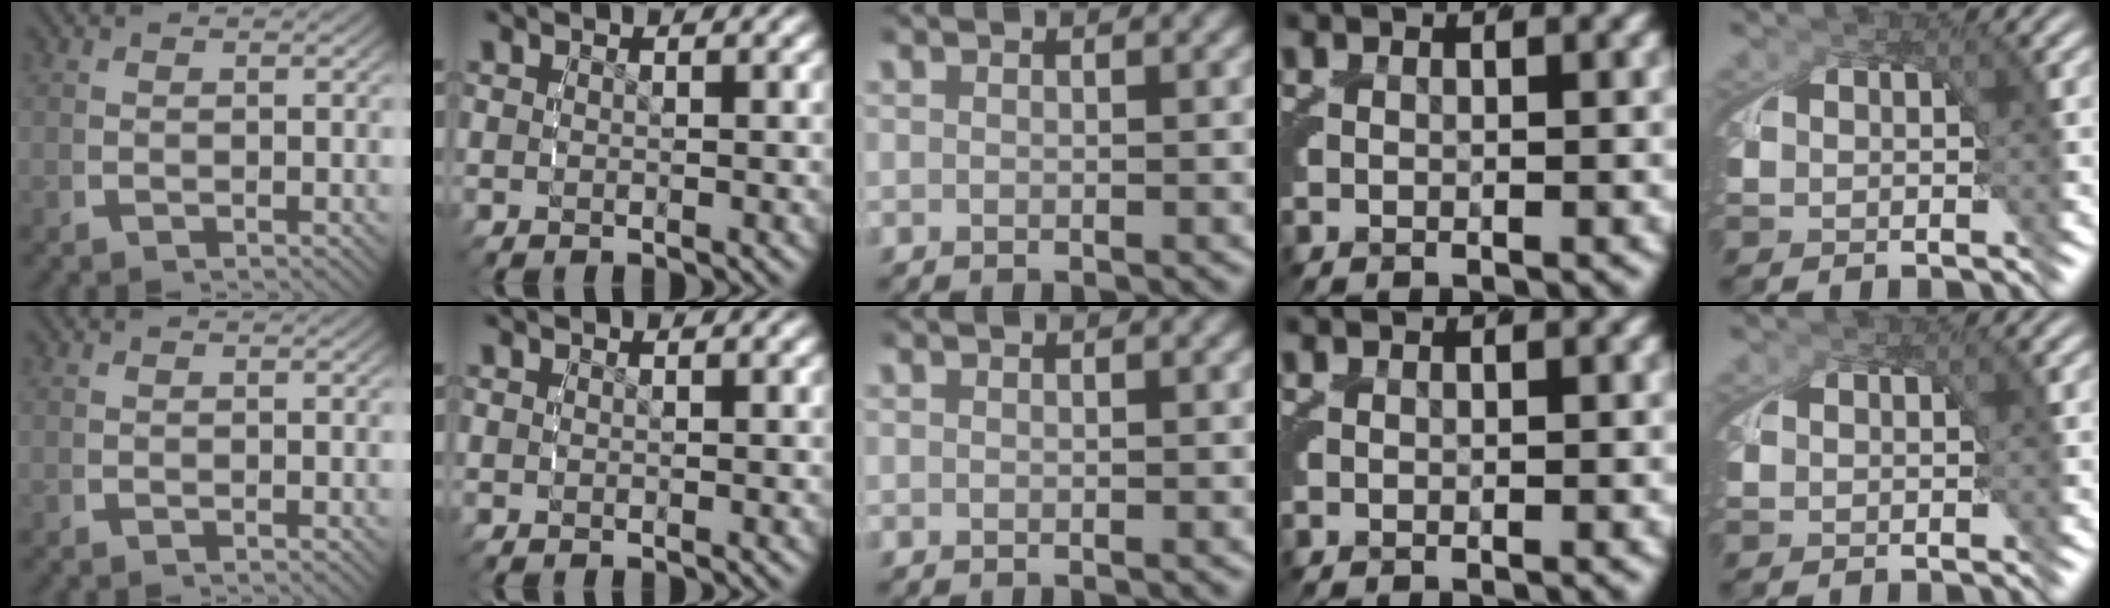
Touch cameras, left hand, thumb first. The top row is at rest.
{}